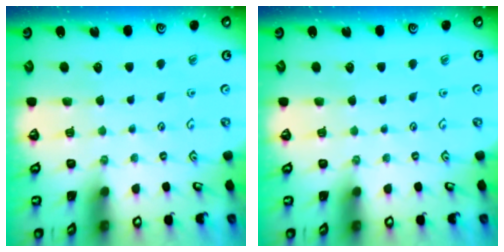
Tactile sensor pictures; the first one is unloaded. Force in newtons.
{"total": 0.0}